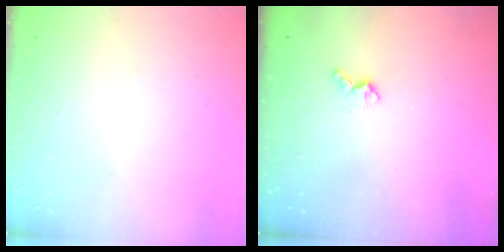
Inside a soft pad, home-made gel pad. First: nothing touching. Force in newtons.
{"total": 2.6, "press": 2.6, "slide": 0.6}